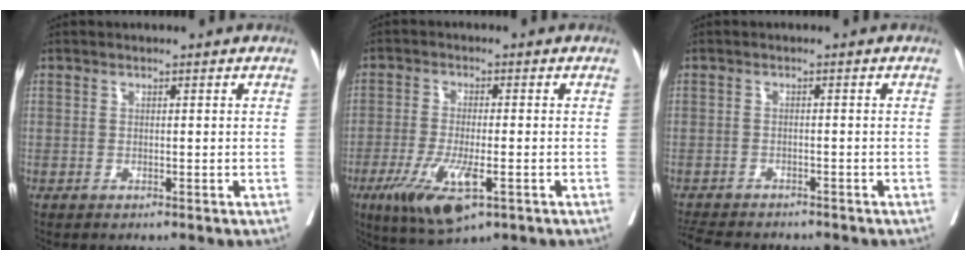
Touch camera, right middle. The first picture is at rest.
{"total": 9.5, "force": [-4.2, 2.4, 8.1], "torque": [-0.155, -0.023, -0.065]}
{"total": 9.0, "force": [-8.0, 2.4, 3.2], "torque": [-0.069, -0.011, -0.116]}